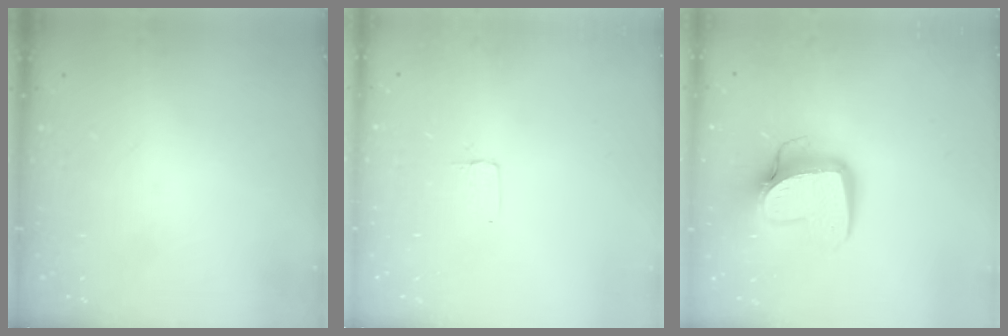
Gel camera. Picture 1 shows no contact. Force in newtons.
{"total": 3.1, "press": 3.1, "slide": 0.2}
{"total": 13.0, "press": 12.9, "slide": 1.4}